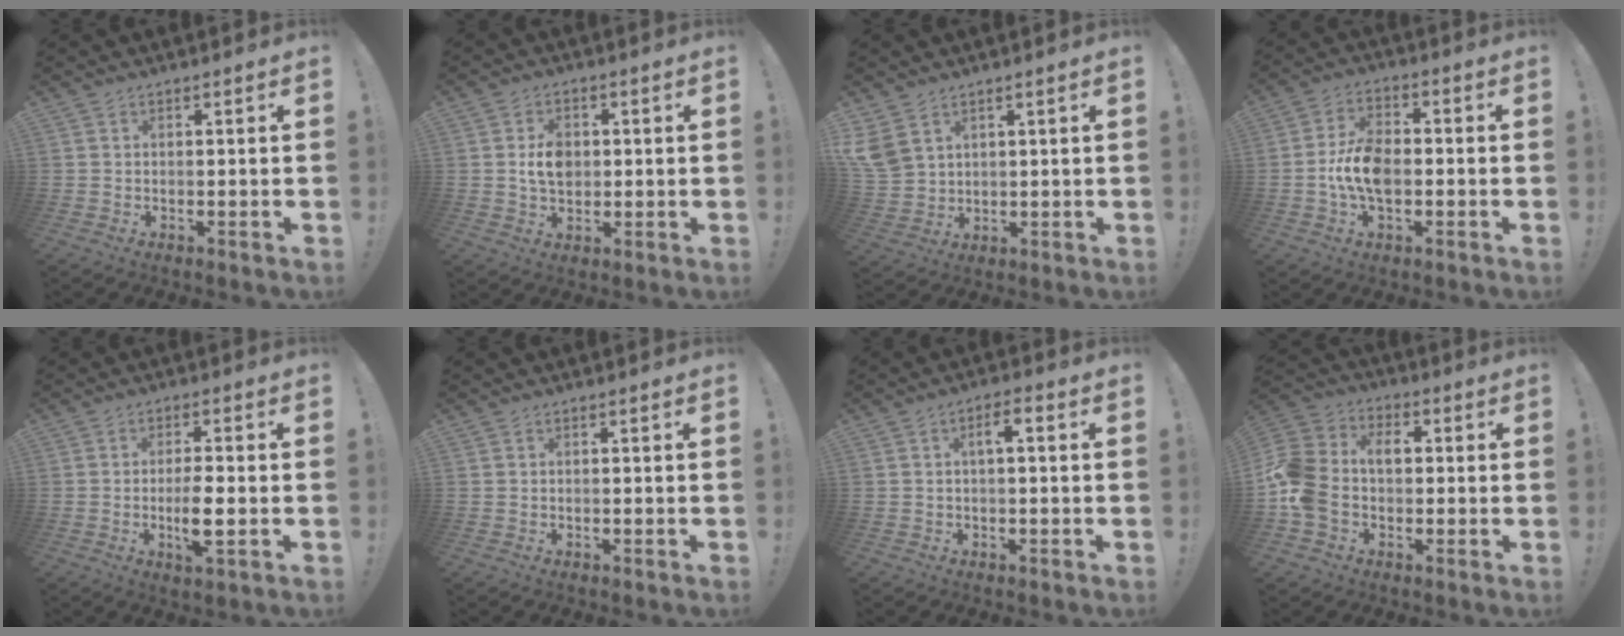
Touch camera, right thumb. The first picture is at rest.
{"total": 6.5, "force": [0.4, 4.7, 4.4], "torque": [-0.065, 0.002, 0.004]}
{"total": 7.4, "force": [4.2, 4.9, 3.8], "torque": [-0.092, -0.009, 0.088]}
{"total": 10.5, "force": [-2.2, 6.3, 8.1], "torque": [-0.154, 0.010, -0.039]}
{"total": 7.4, "force": [-1.7, 1.6, 7.0], "torque": [-0.142, -0.002, -0.029]}
{"total": 0.0}
{"total": 3.8, "force": [0.1, 1.3, 3.5], "torque": [-0.067, 0.012, -0.001]}
{"total": 14.1, "force": [-0.1, 10.9, 9.0], "torque": [-0.184, 0.023, 0.000]}